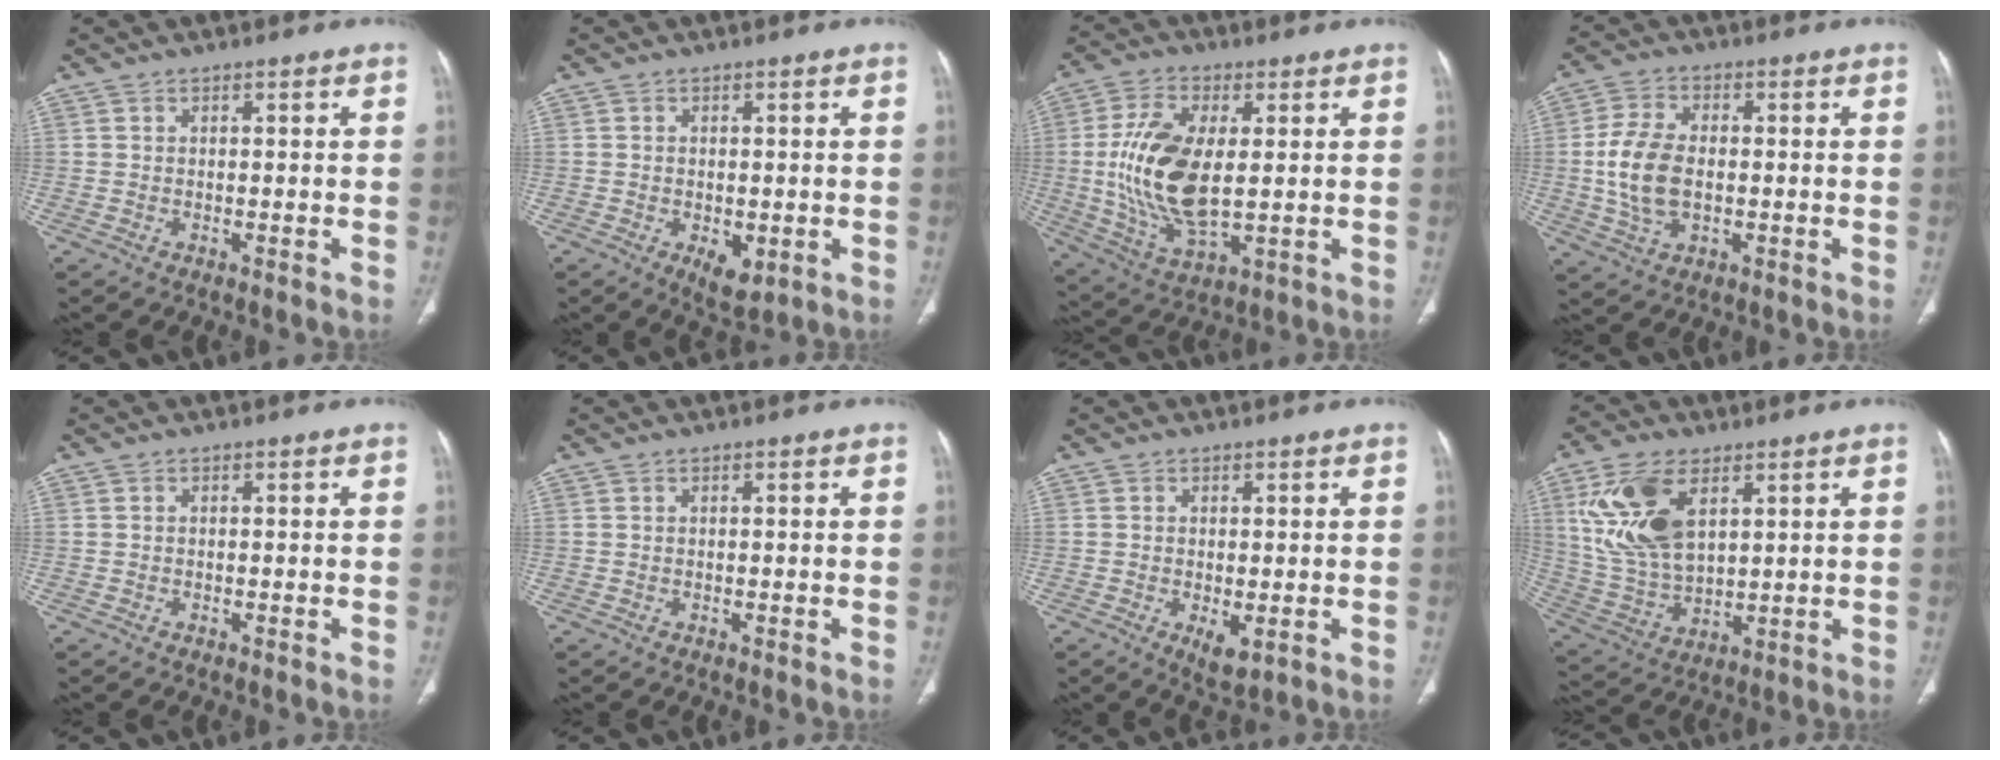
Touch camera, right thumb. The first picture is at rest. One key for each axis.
{"total": 5.0, "fx": -1.3, "fy": 2.9, "fz": 3.9, "tx": -0.052, "ty": -0.010, "tz": -0.011}
{"total": 16.6, "fx": 1.0, "fy": 8.1, "fz": 14.5, "tx": -0.293, "ty": -0.013, "tz": 0.028}
{"total": 10.5, "fx": -0.5, "fy": 6.4, "fz": 8.3, "tx": -0.169, "ty": 0.007, "tz": -0.007}
{"total": 0.0}
{"total": 0.0}
{"total": 3.8, "fx": -0.9, "fy": 1.8, "fz": 3.2, "tx": -0.051, "ty": -0.011, "tz": -0.007}
{"total": 16.1, "fx": 5.9, "fy": 8.8, "fz": 12.1, "tx": -0.235, "ty": -0.019, "tz": 0.127}